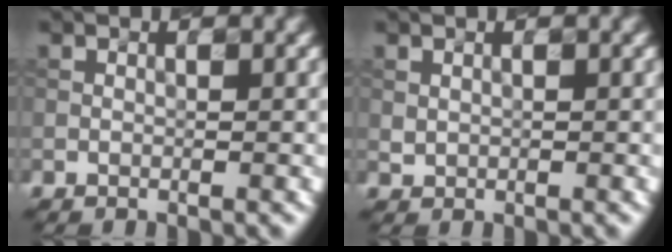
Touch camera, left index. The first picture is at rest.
{"total": 0.5, "force": [0.2, 0.5, 0.2], "torque": [-0.004, -0.003, 0.008]}